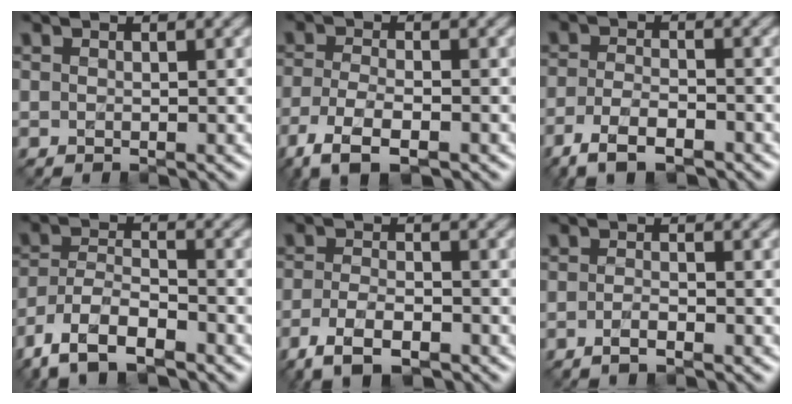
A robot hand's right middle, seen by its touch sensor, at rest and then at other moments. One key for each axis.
{"total": 5.3, "fx": -3.4, "fy": 1.9, "fz": 3.6, "tx": -0.078, "ty": -0.011, "tz": -0.069}
{"total": 4.9, "fx": -3.3, "fy": 1.8, "fz": 3.1, "tx": -0.063, "ty": -0.006, "tz": -0.067}
{"total": 7.6, "fx": -5.5, "fy": 3.0, "fz": 4.3, "tx": -0.083, "ty": -0.007, "tz": -0.111}
{"total": 4.8, "fx": -3.1, "fy": 1.9, "fz": 3.1, "tx": -0.065, "ty": -0.007, "tz": -0.062}
{"total": 1.4, "fx": -0.9, "fy": 0.3, "fz": 1.1, "tx": -0.021, "ty": 0.000, "tz": -0.018}